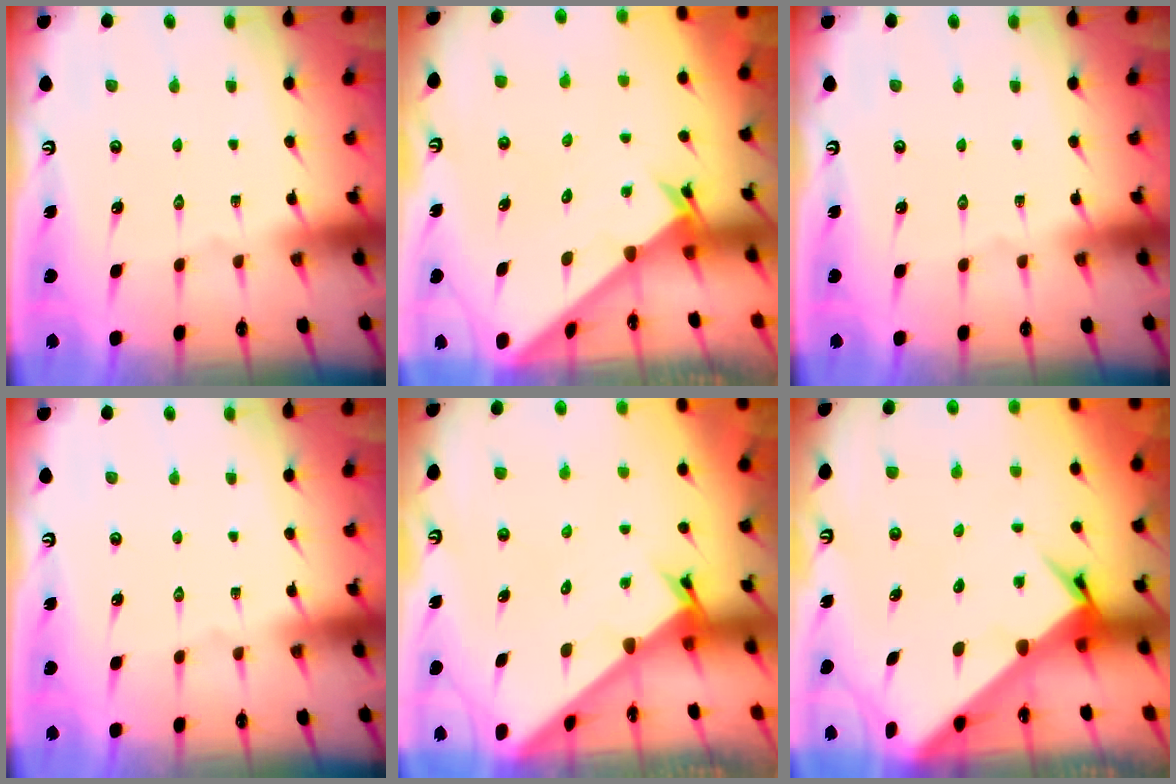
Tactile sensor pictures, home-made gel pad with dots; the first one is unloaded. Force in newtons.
{"total": 2.5, "press": 2.5, "slide": 0.2}
{"total": 0.0}
{"total": 0.0}
{"total": 2.7, "press": 2.7, "slide": 0.3}
{"total": 4.5, "press": 4.5, "slide": 0.3}